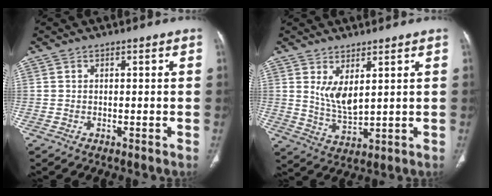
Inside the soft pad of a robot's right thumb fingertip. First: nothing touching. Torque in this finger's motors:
{"motor_torque": [0.02, 1.68, 0.03, 0.25, 0.11]}